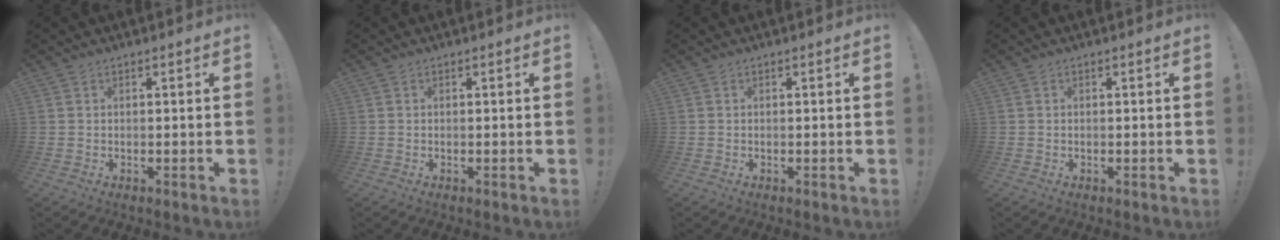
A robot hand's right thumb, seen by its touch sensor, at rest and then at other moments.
{"total": 0.0}
{"total": 0.0}
{"total": 0.0}